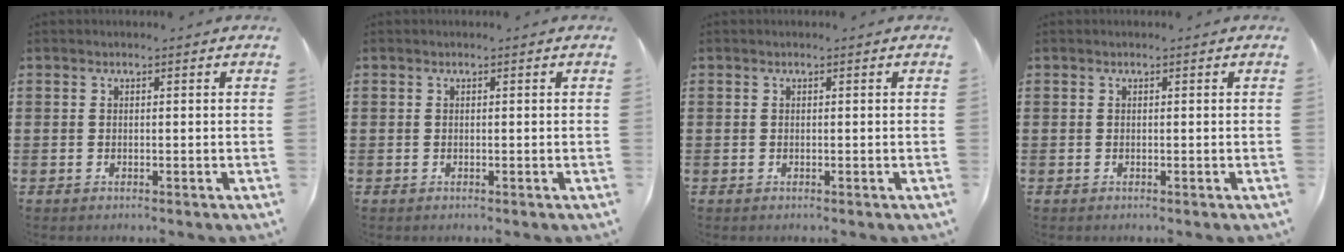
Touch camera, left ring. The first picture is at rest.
{"total": 0.0}
{"total": 0.0}
{"total": 0.0}